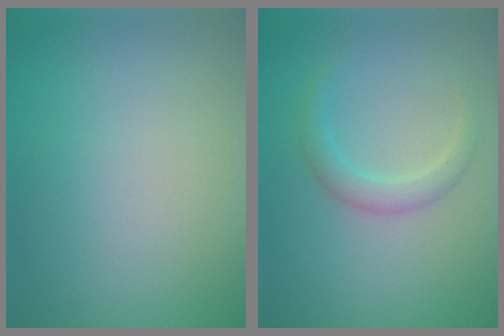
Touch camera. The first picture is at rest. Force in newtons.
{"total": 2.1, "press": 2.1, "slide": 0.1}